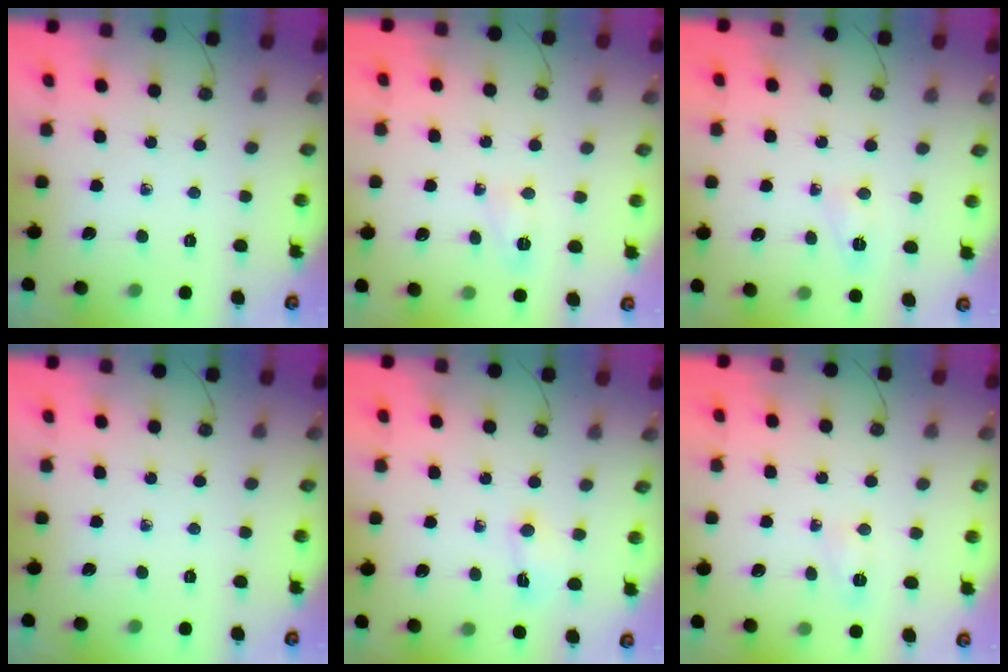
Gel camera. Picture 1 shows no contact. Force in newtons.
{"total": 3.7, "press": 3.7, "slide": 0.4}
{"total": 2.9, "press": 2.8, "slide": 0.5}
{"total": 0.0}
{"total": 3.4, "press": 3.4, "slide": 0.3}
{"total": 3.6, "press": 3.4, "slide": 1.2}